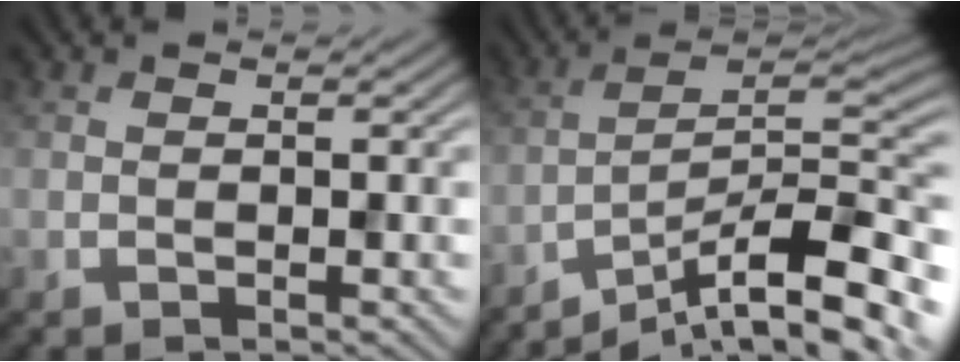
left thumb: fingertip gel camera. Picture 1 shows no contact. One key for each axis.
{"total": 12.0, "fx": -8.2, "fy": 2.2, "fz": 8.5, "tx": -0.129, "ty": 0.006, "tz": -0.141}